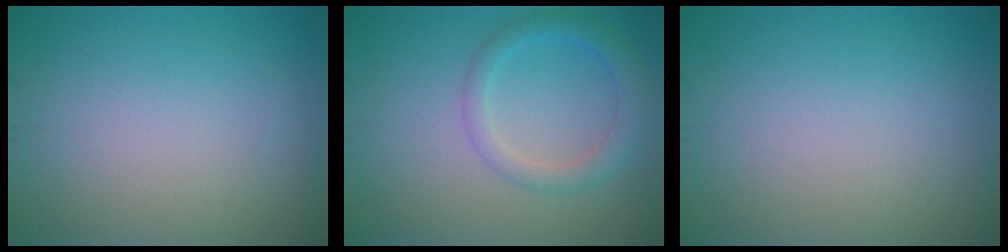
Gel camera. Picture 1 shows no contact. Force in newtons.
{"total": 3.0, "press": 3.0, "slide": 0.2}
{"total": 0.0}